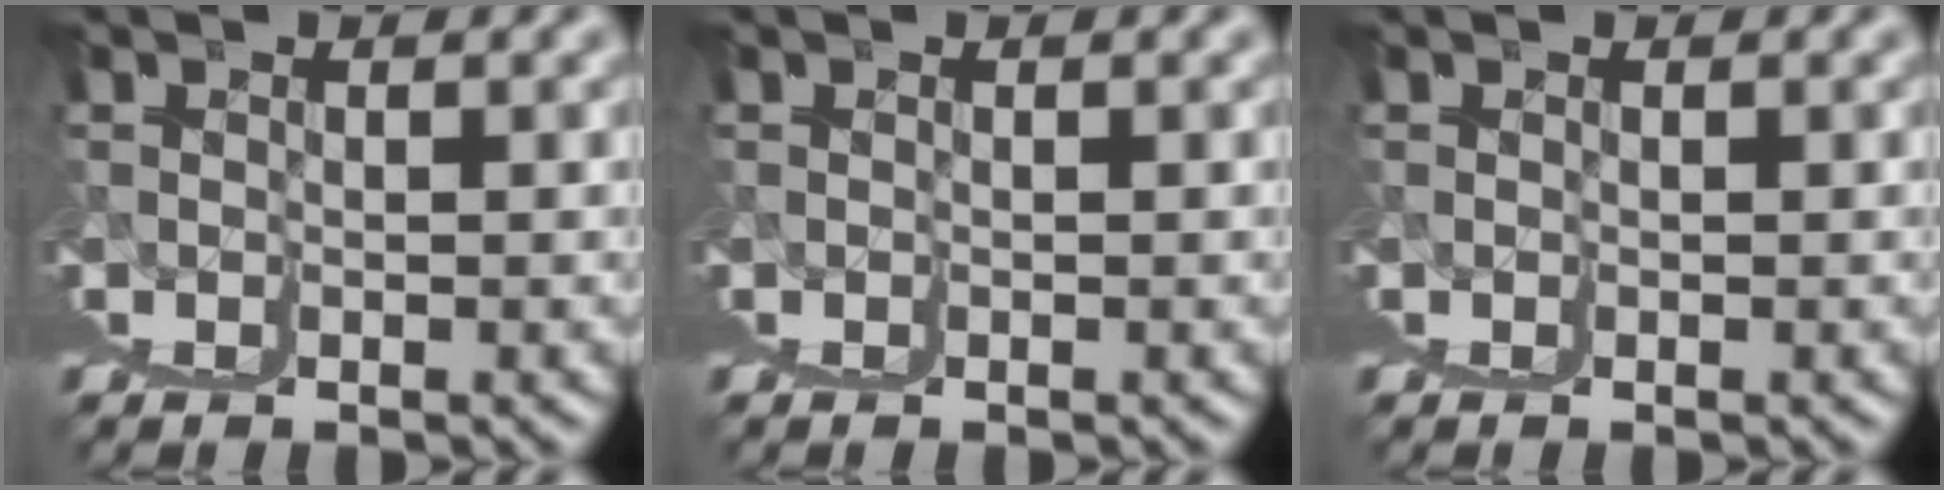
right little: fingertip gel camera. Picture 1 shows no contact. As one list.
[{"total": 0.0}, {"total": 0.0}]